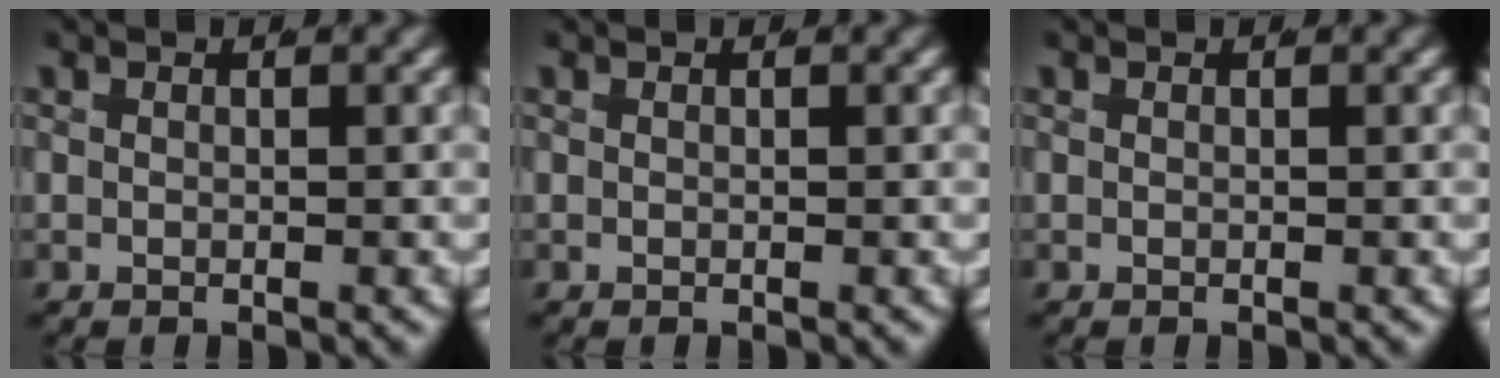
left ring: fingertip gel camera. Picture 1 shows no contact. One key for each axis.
{"total": 0.0}
{"total": 0.0}